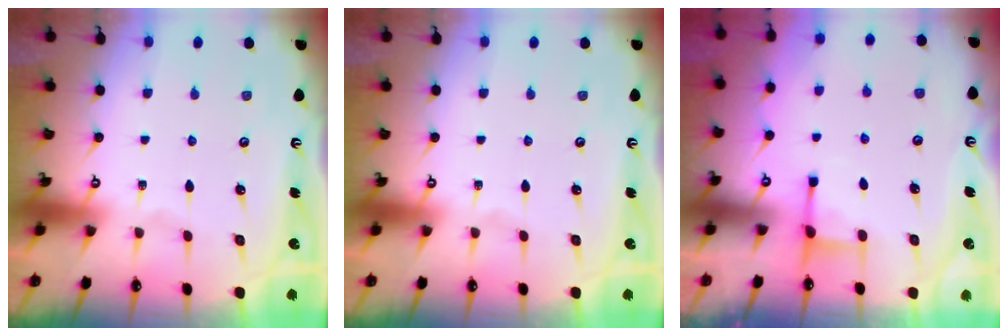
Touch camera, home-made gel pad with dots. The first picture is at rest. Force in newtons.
{"total": 0.0}
{"total": 2.7, "press": 2.6, "slide": 0.7}